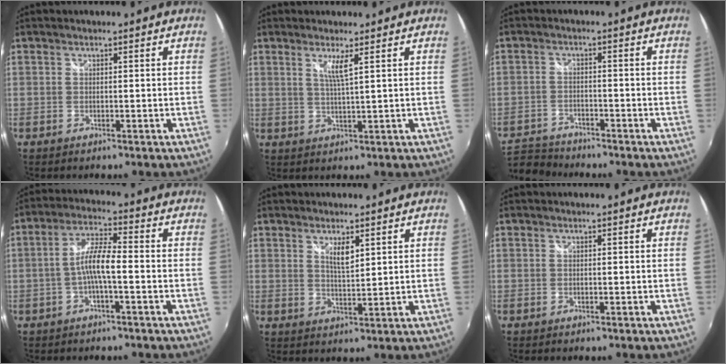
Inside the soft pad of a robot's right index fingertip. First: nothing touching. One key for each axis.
{"total": 3.1, "fx": 1.6, "fy": -0.4, "fz": 2.7, "tx": -0.054, "ty": -0.009, "tz": 0.029}
{"total": 8.4, "fx": -7.7, "fy": 2.7, "fz": 1.7, "tx": -0.064, "ty": 0.002, "tz": -0.141}
{"total": 6.2, "fx": -1.8, "fy": 0.9, "fz": 5.9, "tx": -0.122, "ty": 0.012, "tz": -0.032}
{"total": 3.7, "fx": 1.9, "fy": 1.1, "fz": 3.0, "tx": -0.050, "ty": -0.005, "tz": 0.032}
{"total": 0.0}